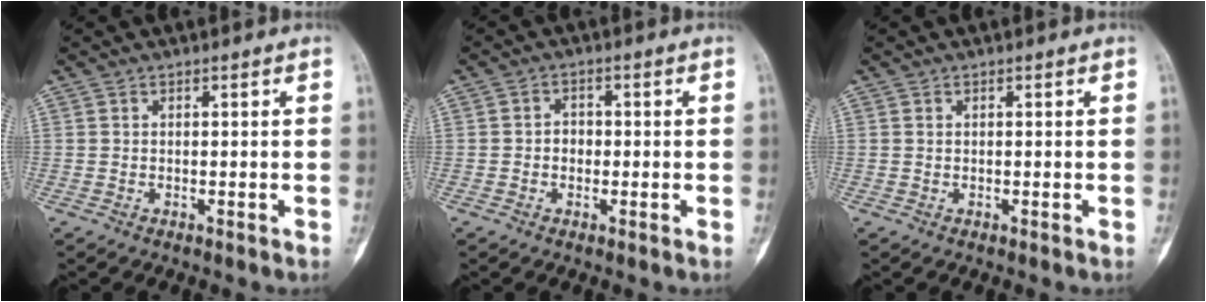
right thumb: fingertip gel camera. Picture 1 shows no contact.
{"total": 2.4, "force": [-0.4, 2.1, 1.2], "torque": [0.000, 0.008, -0.013]}
{"total": 0.0}